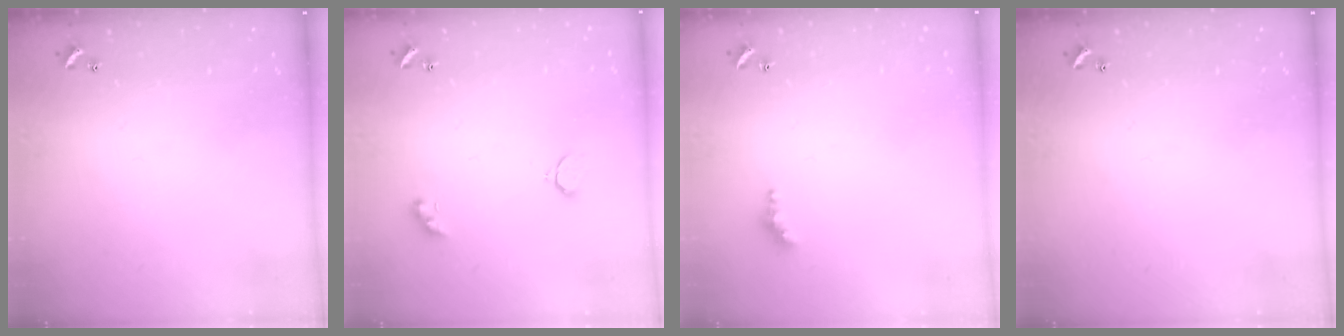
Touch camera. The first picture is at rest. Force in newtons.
{"total": 3.3, "press": 3.3, "slide": 0.6}
{"total": 2.8, "press": 2.8, "slide": 0.5}
{"total": 0.0}